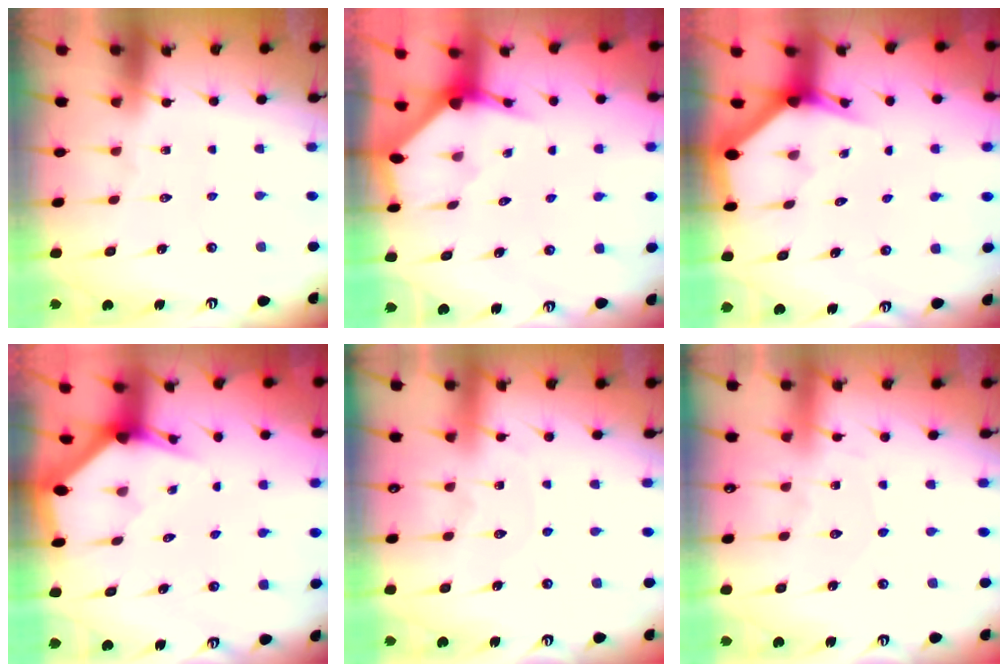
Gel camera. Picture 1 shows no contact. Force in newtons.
{"total": 2.9, "press": 2.9, "slide": 0.3}
{"total": 3.0, "press": 3.0, "slide": 0.0}
{"total": 2.9, "press": 2.9, "slide": 0.1}
{"total": 4.5, "press": 4.5, "slide": 0.5}
{"total": 3.6, "press": 3.6, "slide": 0.5}